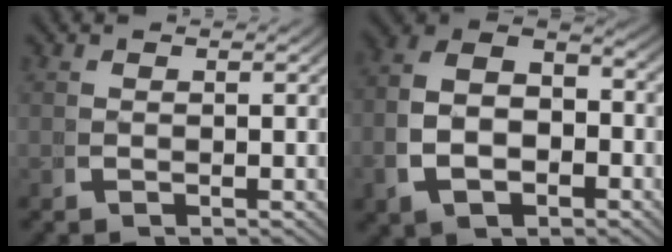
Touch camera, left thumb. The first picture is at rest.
{"total": 10.2, "force": [-0.3, 7.4, 7.0], "torque": [-0.129, -0.016, -0.003]}